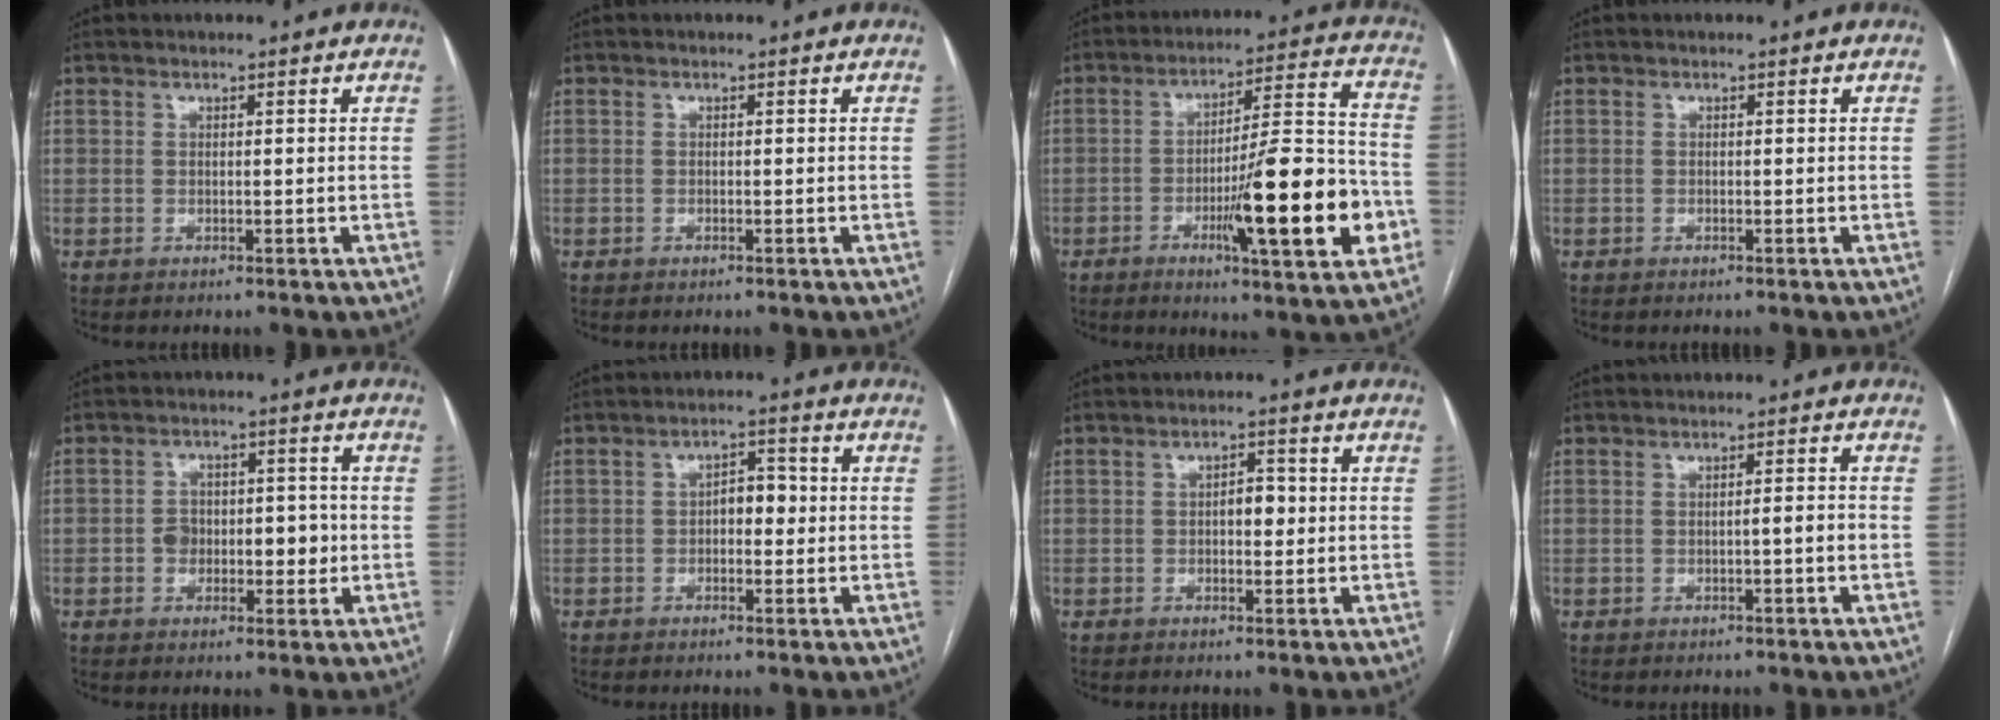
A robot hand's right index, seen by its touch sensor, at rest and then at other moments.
{"total": 0.0}
{"total": 18.5, "force": [-5.7, 1.9, 17.5], "torque": [-0.253, 0.000, -0.080]}
{"total": 0.0}
{"total": 6.7, "force": [-1.0, 4.1, 5.2], "torque": [-0.072, 0.021, -0.011]}
{"total": 3.8, "force": [-0.2, 2.0, 3.2], "torque": [-0.046, 0.016, -0.006]}
{"total": 3.0, "force": [-0.1, 1.5, 2.6], "torque": [-0.037, 0.009, -0.001]}
{"total": 1.9, "force": [-0.6, 0.0, 1.8], "torque": [-0.024, 0.002, -0.011]}